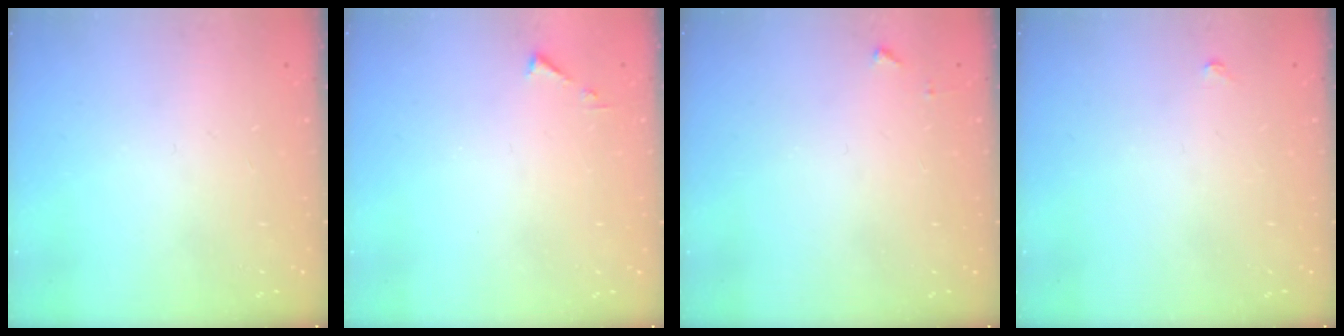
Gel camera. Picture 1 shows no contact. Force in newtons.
{"total": 3.2, "press": 3.2, "slide": 0.4}
{"total": 3.8, "press": 3.8, "slide": 0.5}
{"total": 3.0, "press": 3.0, "slide": 0.5}